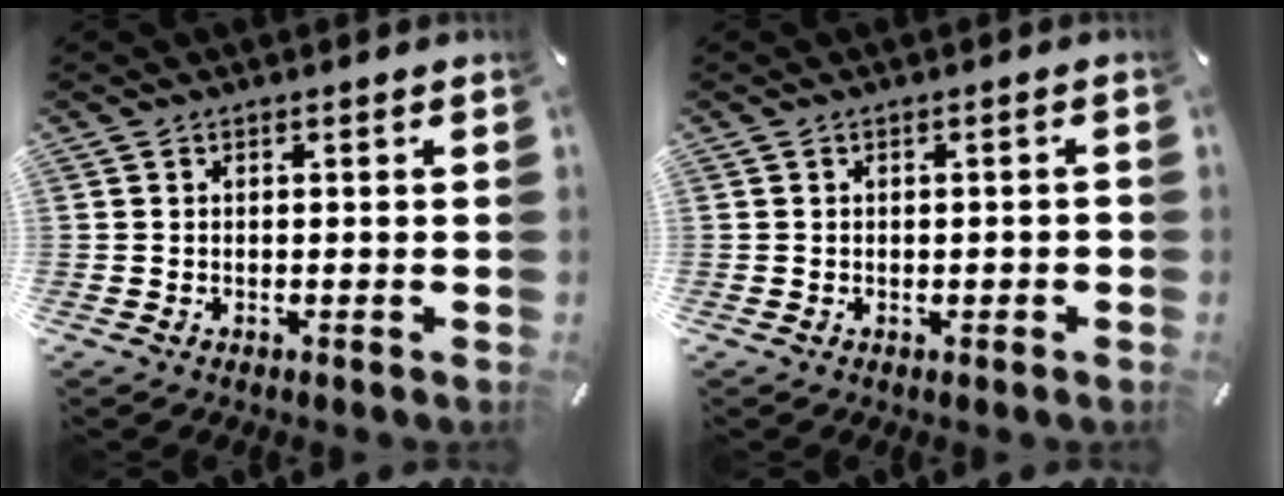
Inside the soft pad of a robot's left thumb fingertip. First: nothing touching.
{"total": 0.9, "force": [-0.3, 0.5, 0.7], "torque": [-0.012, 0.002, -0.006]}